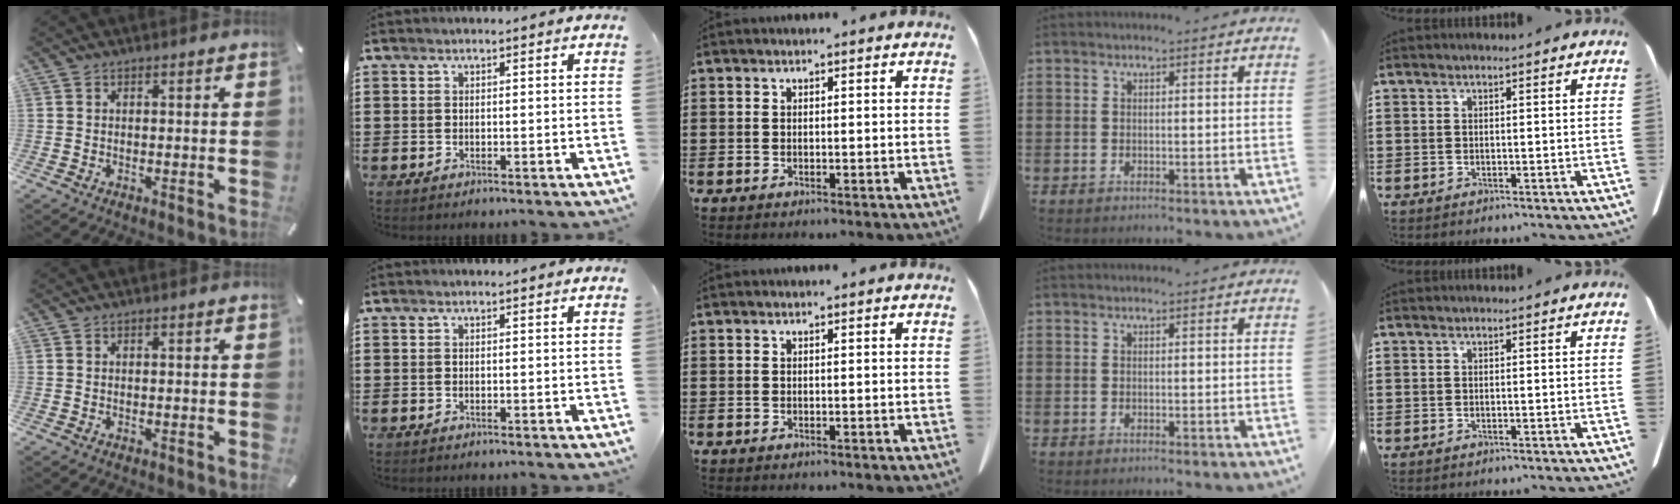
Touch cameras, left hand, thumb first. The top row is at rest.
{}